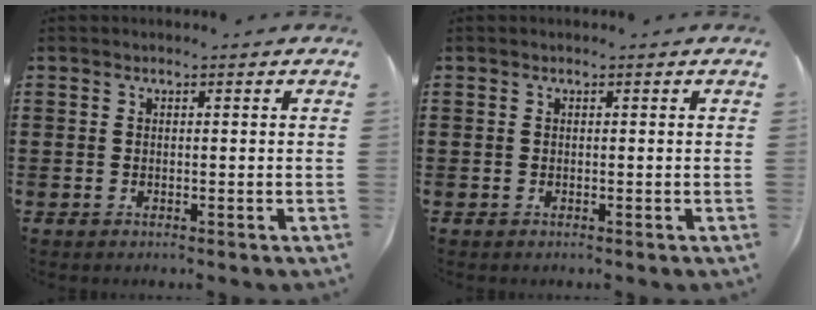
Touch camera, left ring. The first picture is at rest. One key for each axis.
{"total": 0.0}